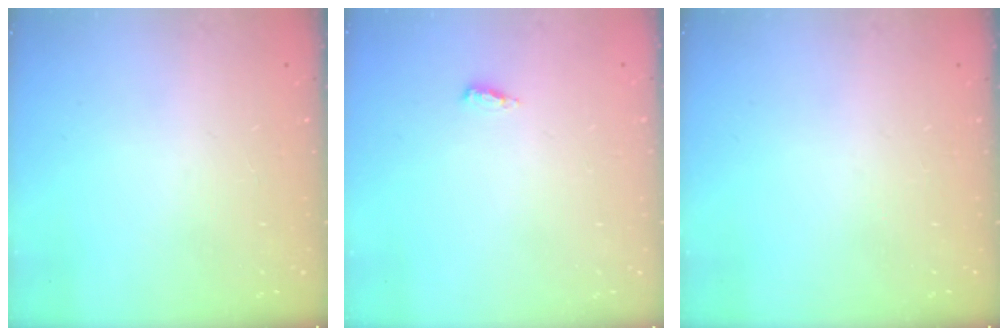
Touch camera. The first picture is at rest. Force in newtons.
{"total": 2.7, "press": 2.5, "slide": 1.0}
{"total": 0.0}